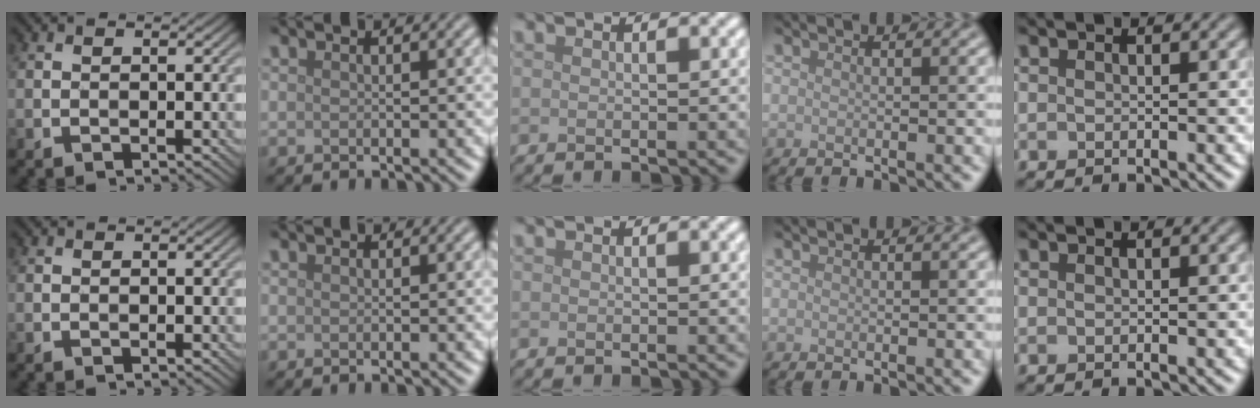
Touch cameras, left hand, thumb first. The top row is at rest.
{}